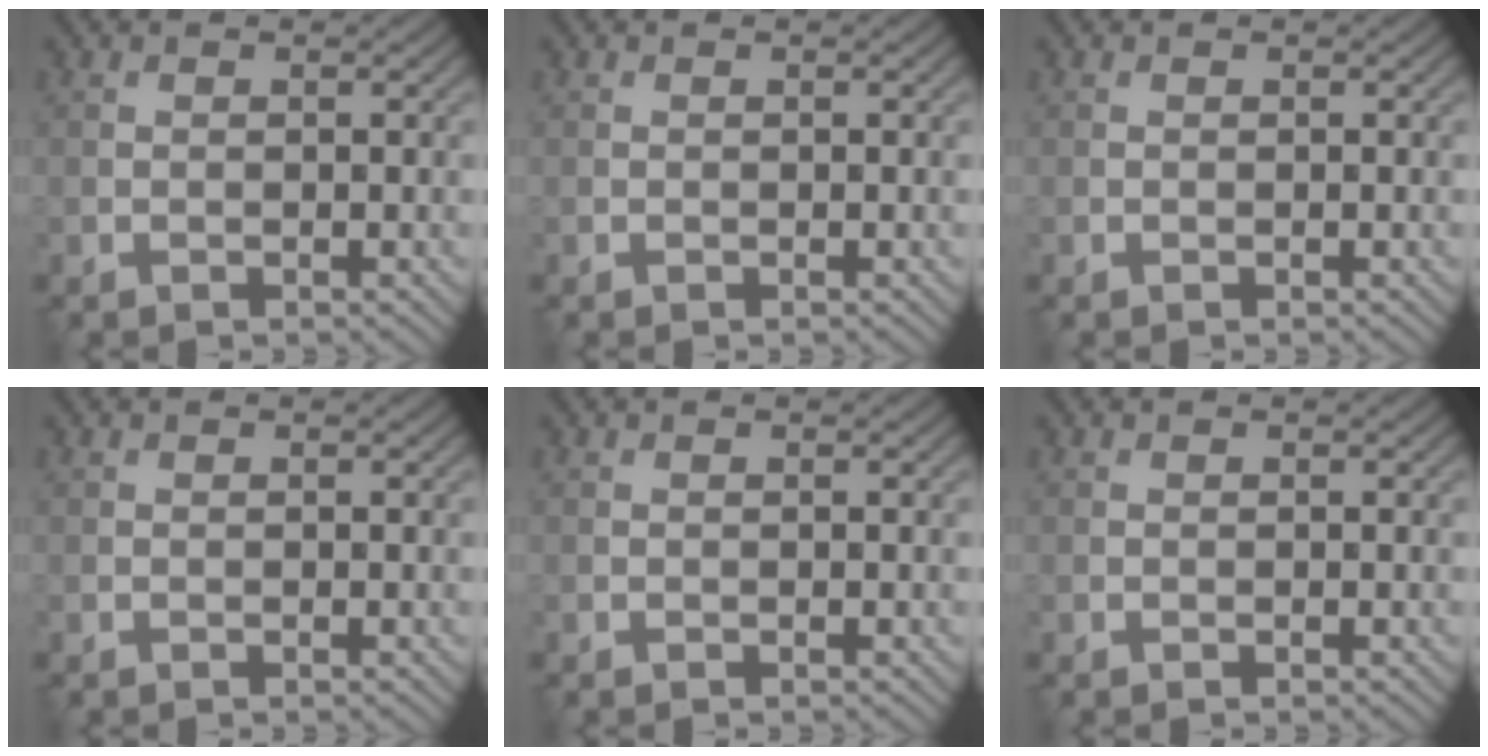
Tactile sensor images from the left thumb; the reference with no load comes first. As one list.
[{"total": 0.0}, {"total": 0.0}, {"total": 0.0}, {"total": 0.0}, {"total": 0.0}]